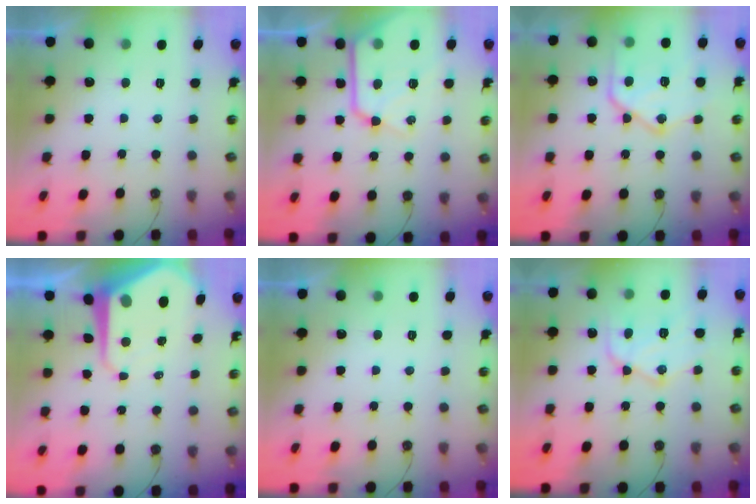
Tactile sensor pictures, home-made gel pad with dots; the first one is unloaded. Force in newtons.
{"total": 15.9, "press": 15.8, "slide": 1.5}
{"total": 19.0, "press": 18.9, "slide": 1.9}
{"total": 10.6, "press": 10.6, "slide": 1.1}
{"total": 0.0}
{"total": 13.5, "press": 13.5, "slide": 1.4}